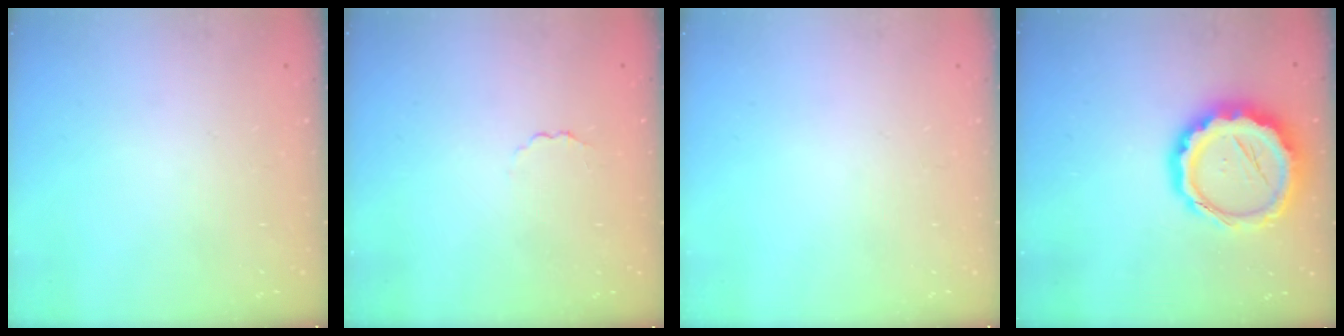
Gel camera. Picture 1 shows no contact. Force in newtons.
{"total": 1.7, "press": 1.7, "slide": 0.5}
{"total": 0.0}
{"total": 15.0, "press": 14.6, "slide": 3.2}